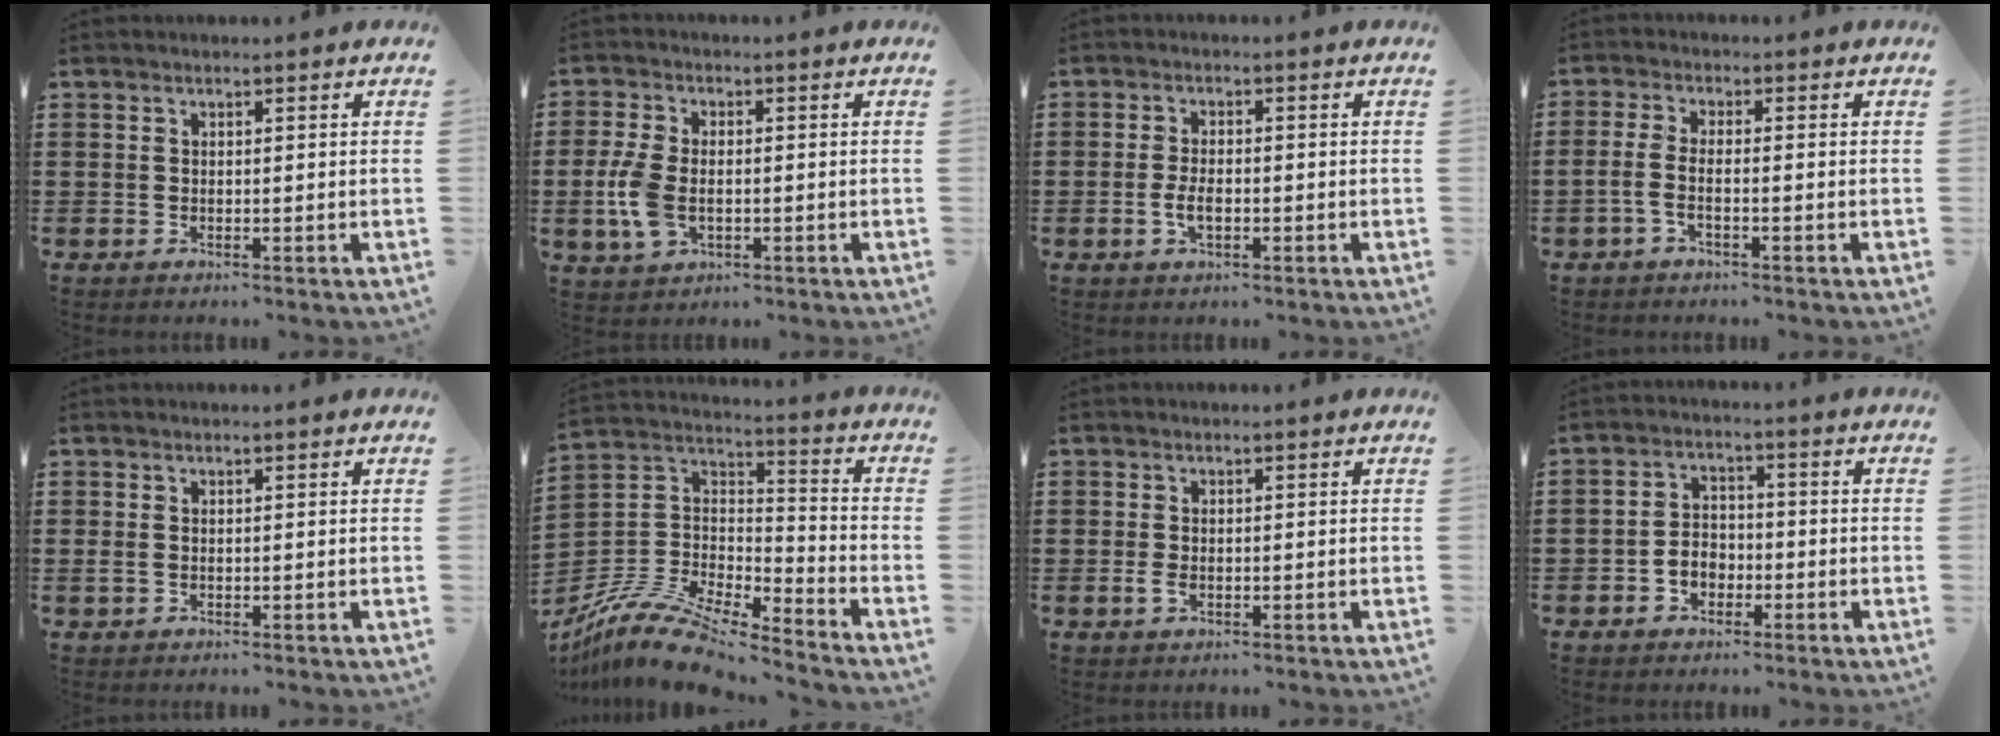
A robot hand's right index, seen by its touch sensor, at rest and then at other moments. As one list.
[{"total": 6.1, "force": [-0.9, 3.6, 4.9], "torque": [-0.122, -0.004, -0.023]}, {"total": 3.3, "force": [-0.8, 1.4, 2.8], "torque": [-0.059, 0.001, -0.017]}, {"total": 2.4, "force": [-1.3, 0.3, 2.0], "torque": [-0.051, -0.004, -0.030]}, {"total": 0.8, "force": [0.1, 0.6, 0.5], "torque": [-0.012, 0.005, 0.000]}, {"total": 11.7, "force": [-10.0, 3.0, 5.2], "torque": [-0.114, 0.023, -0.200]}, {"total": 1.6, "force": [-0.4, 0.9, 1.4], "torque": [-0.035, -0.004, -0.009]}, {"total": 3.6, "force": [-1.6, 2.7, 1.8], "torque": [-0.038, 0.008, -0.033]}]